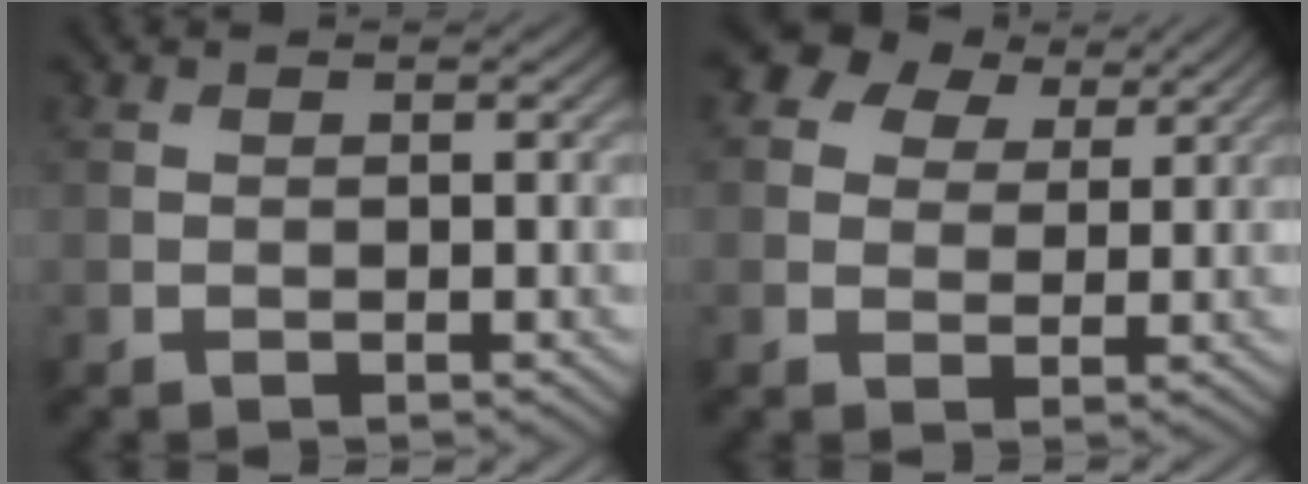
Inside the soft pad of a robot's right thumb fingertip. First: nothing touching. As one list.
[{"total": 7.3, "force": [4.3, 5.0, 3.2], "torque": [-0.084, 0.009, 0.072]}]